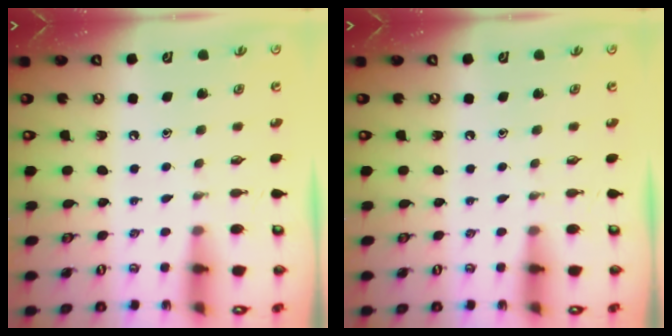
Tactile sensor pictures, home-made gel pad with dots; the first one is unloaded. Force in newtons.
{"total": 0.0}